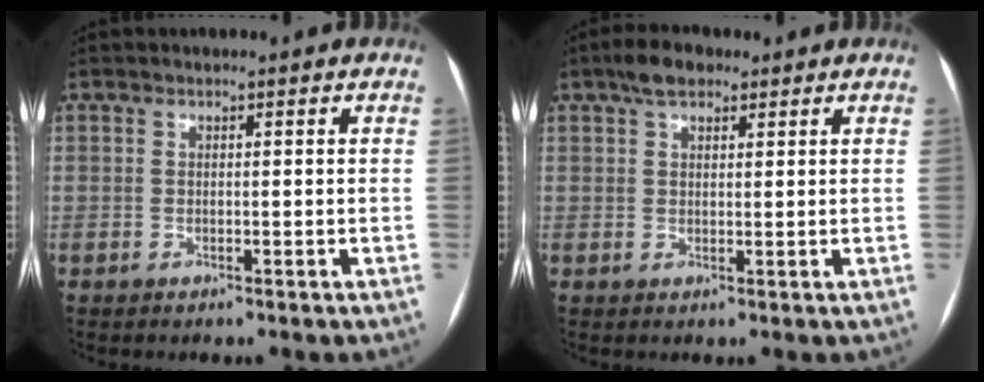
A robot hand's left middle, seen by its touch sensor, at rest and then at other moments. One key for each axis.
{"total": 4.0, "fx": 2.7, "fy": 1.9, "fz": 2.3, "tx": -0.048, "ty": 0.015, "tz": 0.047}